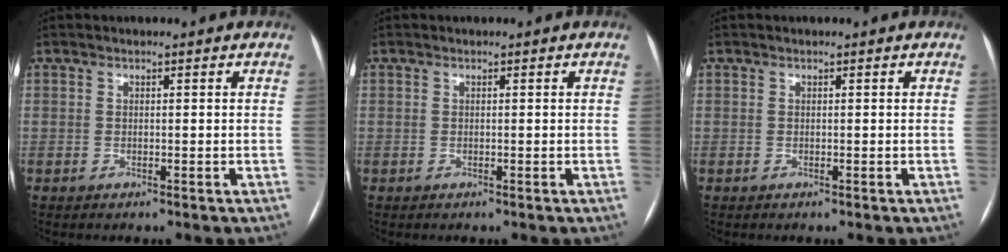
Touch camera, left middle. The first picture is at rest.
{"total": 0.0}
{"total": 0.0}